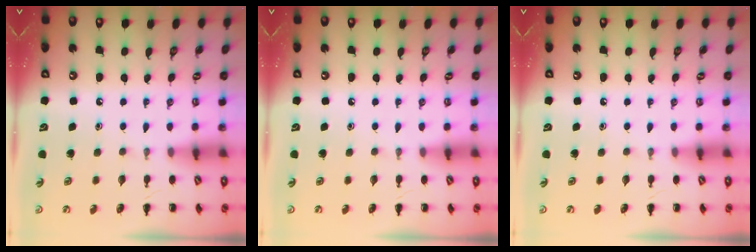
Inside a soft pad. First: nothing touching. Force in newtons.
{"total": 0.0}
{"total": 0.0}